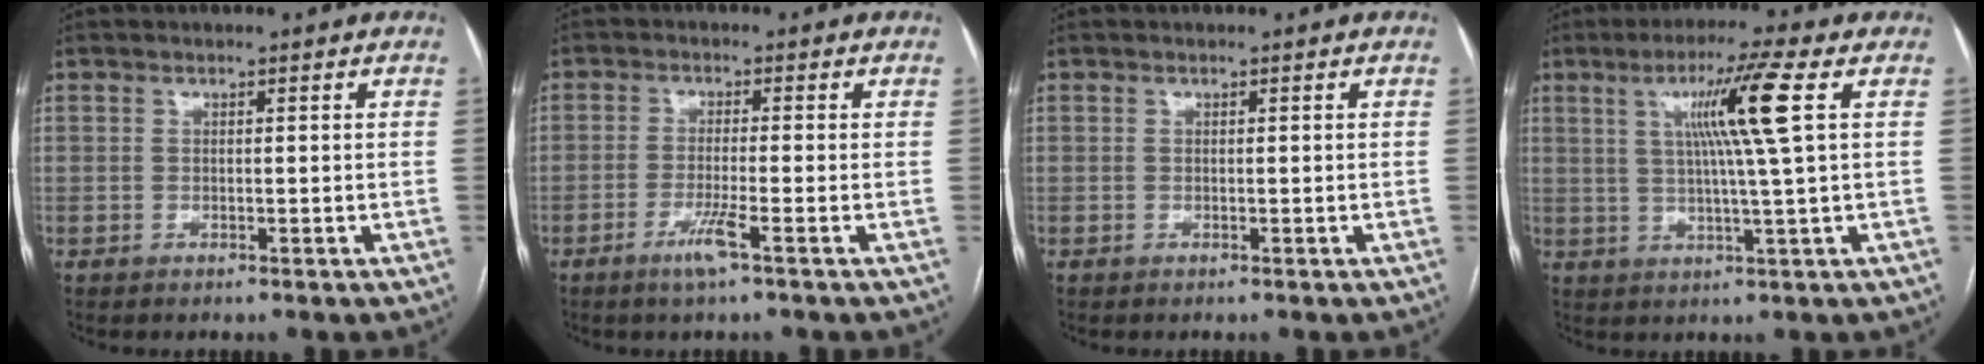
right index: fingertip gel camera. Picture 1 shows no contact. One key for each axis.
{"total": 3.9, "fx": -2.1, "fy": -0.5, "fz": 3.3, "tx": -0.065, "ty": -0.010, "tz": -0.043}
{"total": 0.0}
{"total": 9.5, "fx": 2.7, "fy": -1.8, "fz": 8.9, "tx": -0.152, "ty": 0.004, "tz": 0.051}